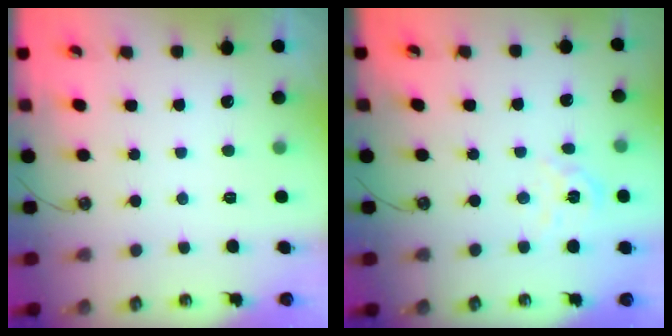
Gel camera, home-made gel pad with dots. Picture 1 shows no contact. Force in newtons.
{"total": 3.7, "press": 3.7, "slide": 0.4}